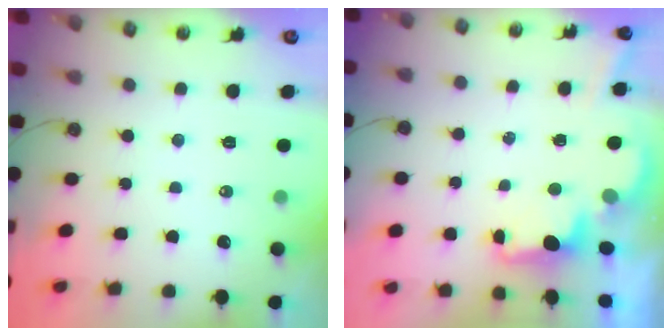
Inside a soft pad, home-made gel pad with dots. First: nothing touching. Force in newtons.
{"total": 1.9, "press": 1.7, "slide": 0.8}